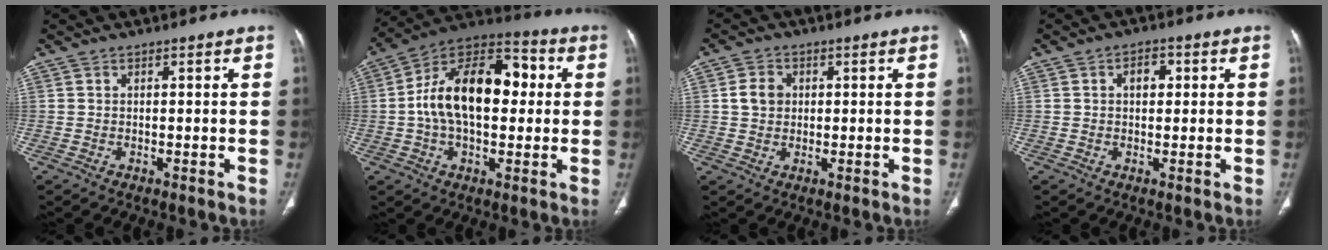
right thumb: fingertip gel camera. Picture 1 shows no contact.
{"total": 20.1, "force": [1.5, 11.6, 16.3], "torque": [-0.252, 0.037, 0.017]}
{"total": 4.2, "force": [0.7, 3.5, 2.2], "torque": [-0.030, 0.004, 0.011]}
{"total": 3.3, "force": [0.7, 2.2, 2.3], "torque": [-0.022, 0.004, 0.008]}